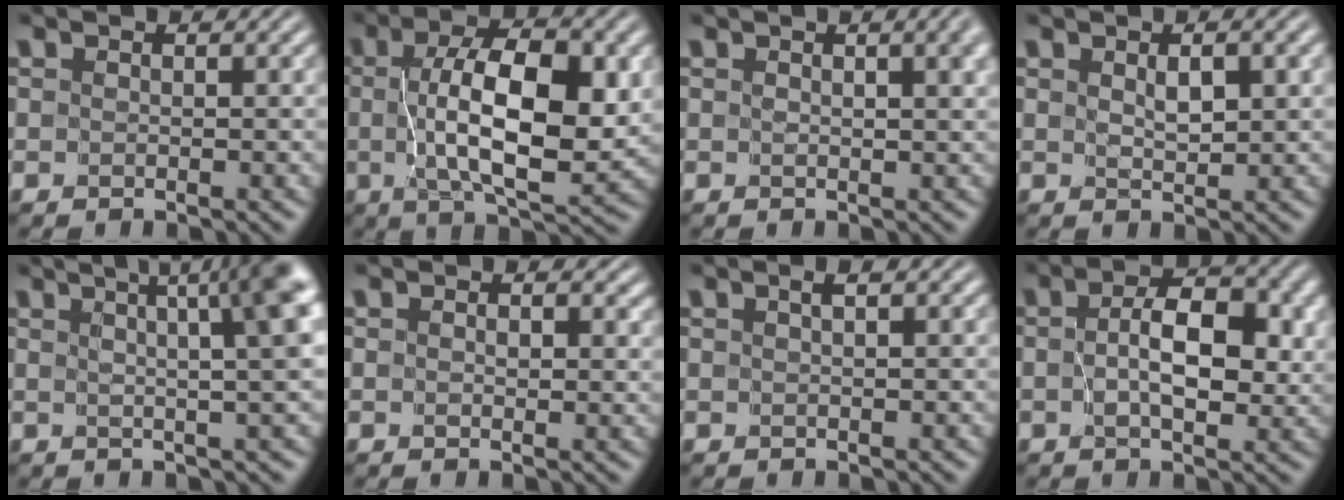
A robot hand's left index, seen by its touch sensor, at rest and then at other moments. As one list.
[{"total": 9.9, "force": [0.4, 3.8, 9.1], "torque": [-0.147, 0.002, 0.008]}, {"total": 2.7, "force": [0.9, 0.7, 2.4], "torque": [-0.016, 0.008, 0.008]}, {"total": 1.9, "force": [0.8, 0.5, 1.6], "torque": [-0.031, -0.002, 0.020]}, {"total": 8.6, "force": [2.5, 1.7, 8.0], "torque": [-0.048, 0.028, 0.016]}, {"total": 1.4, "force": [0.4, 0.8, 1.0], "torque": [-0.011, -0.003, 0.007]}, {"total": 0.7, "force": [0.5, -0.1, 0.5], "torque": [-0.009, 0.001, 0.008]}, {"total": 5.3, "force": [0.3, 2.3, 4.7], "torque": [-0.073, 0.001, 0.002]}]